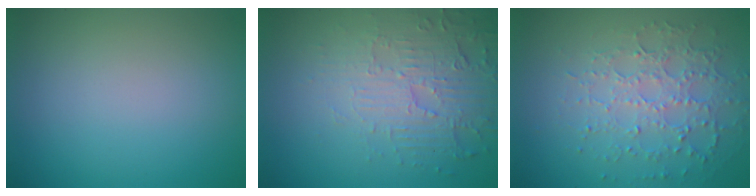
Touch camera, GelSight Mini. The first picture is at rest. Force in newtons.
{"total": 5.5, "press": 3.6, "slide": 4.1}
{"total": 4.8, "press": 3.5, "slide": 3.2}